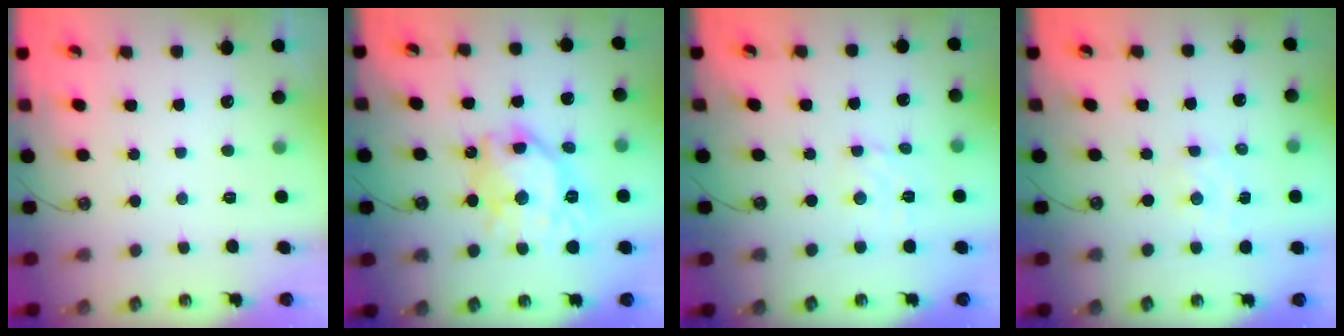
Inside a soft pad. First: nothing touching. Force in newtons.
{"total": 15.7, "press": 15.6, "slide": 1.6}
{"total": 2.6, "press": 2.6, "slide": 0.4}
{"total": 2.3, "press": 2.3, "slide": 0.3}